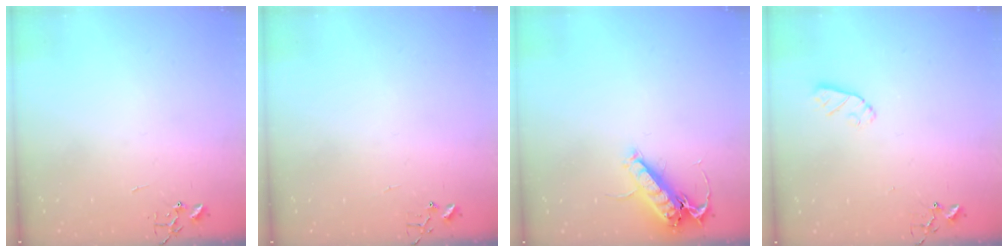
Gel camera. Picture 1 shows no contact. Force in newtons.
{"total": 3.9, "press": 3.9, "slide": 0.4}
{"total": 14.1, "press": 14.0, "slide": 1.8}
{"total": 6.0, "press": 6.0, "slide": 0.3}